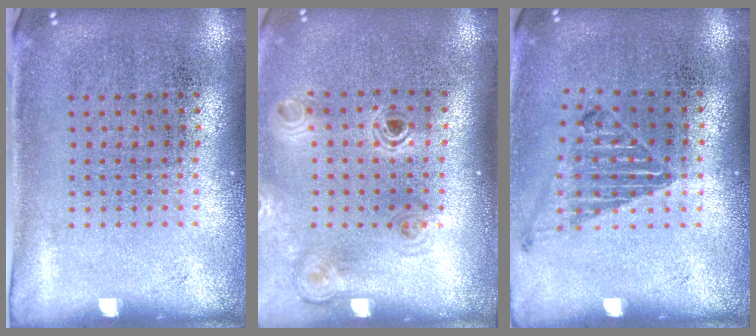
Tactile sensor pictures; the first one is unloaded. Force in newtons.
{"total": 1.1, "press": 1.1, "slide": 0.2}
{"total": 1.0, "press": 1.0, "slide": 0.2}